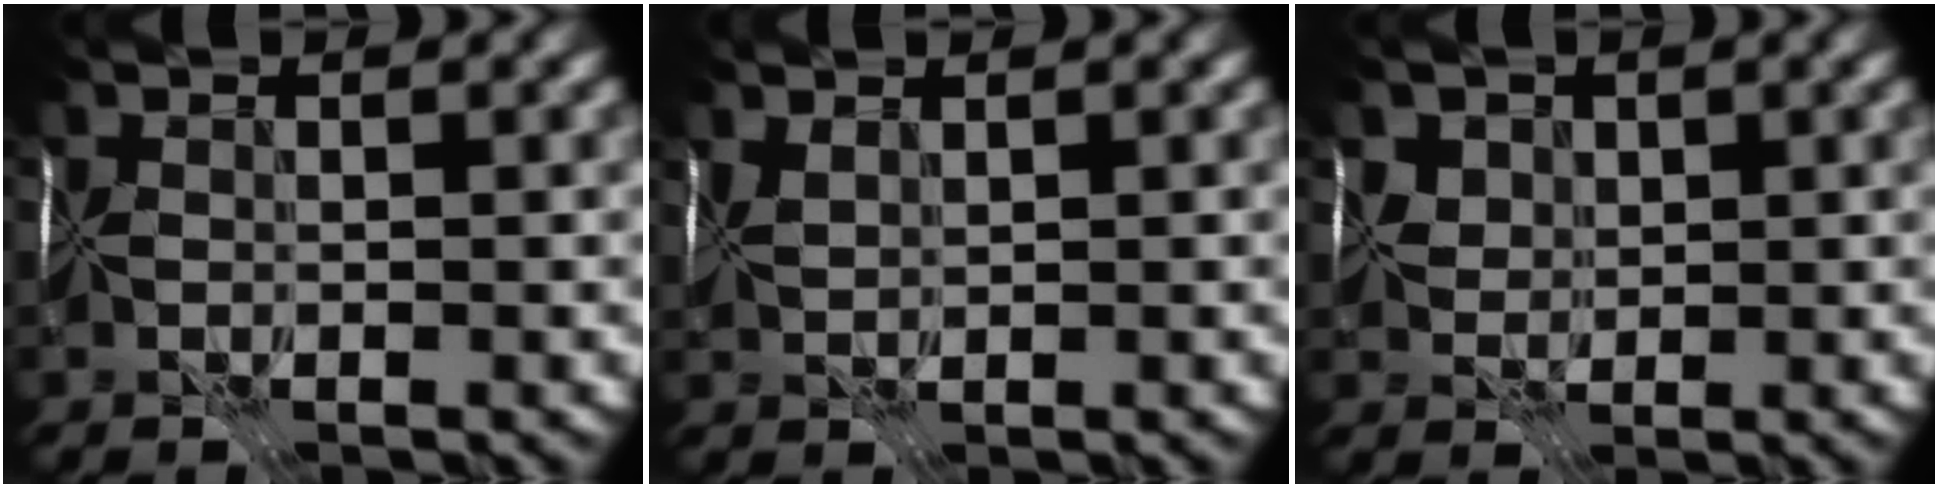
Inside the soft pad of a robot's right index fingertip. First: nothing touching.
{"total": 1.4, "force": [0.8, -1.1, -0.3], "torque": [0.012, 0.000, 0.023]}
{"total": 2.2, "force": [1.7, 1.3, 0.3], "torque": [0.003, 0.000, 0.033]}